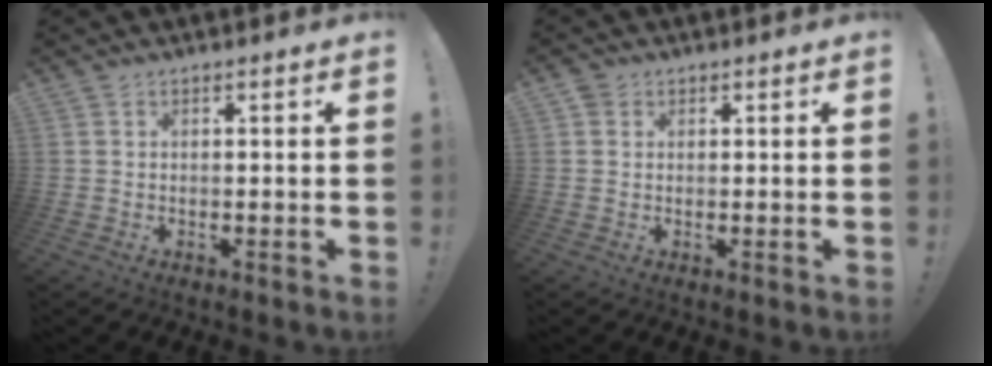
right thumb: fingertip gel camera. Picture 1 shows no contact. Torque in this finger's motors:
{"motor_torque": [0.25, 0.07, 0.36, -0.01, 0.09]}